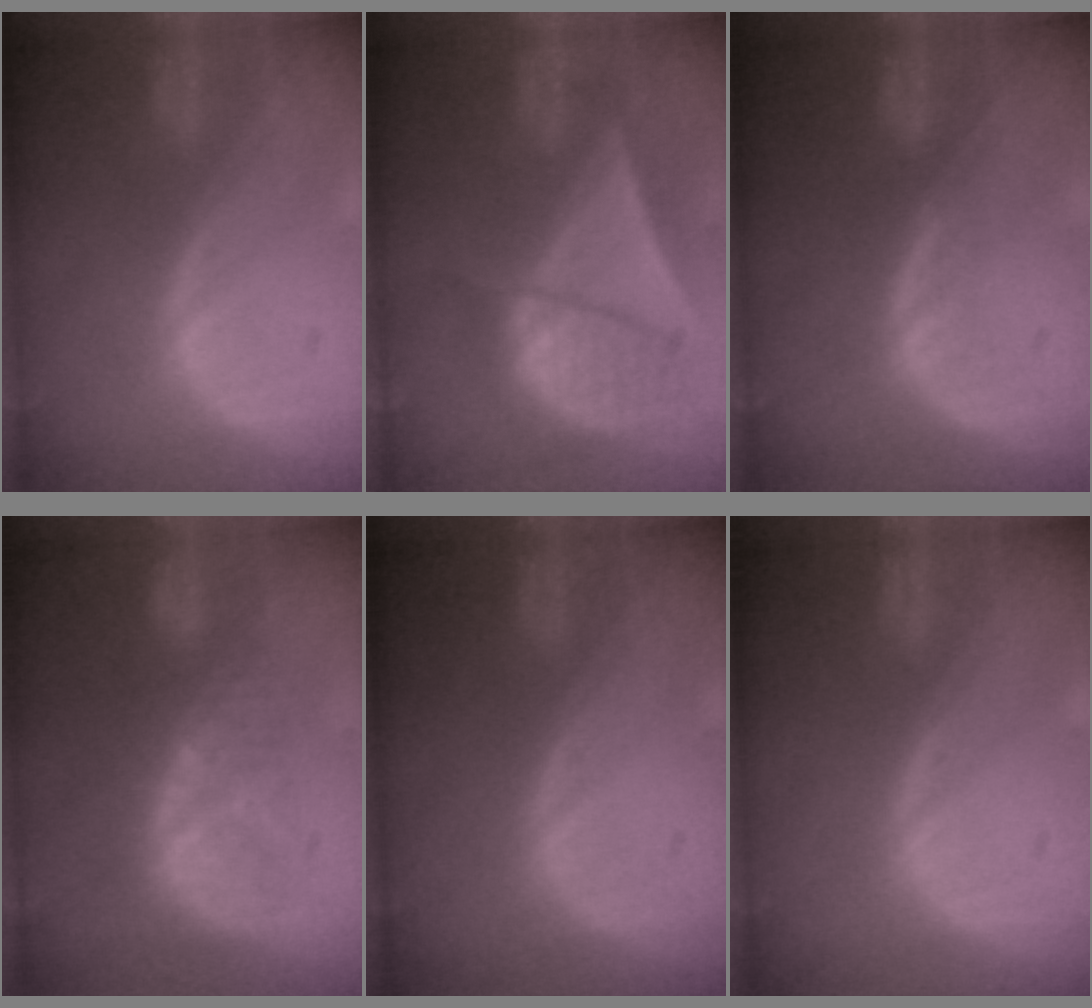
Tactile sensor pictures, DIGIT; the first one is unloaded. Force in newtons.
{"total": 8.2, "press": 7.5, "slide": 3.3}
{"total": 1.5, "press": 1.5, "slide": 0.2}
{"total": 8.8, "press": 7.5, "slide": 4.7}
{"total": 0.0}
{"total": 0.0}